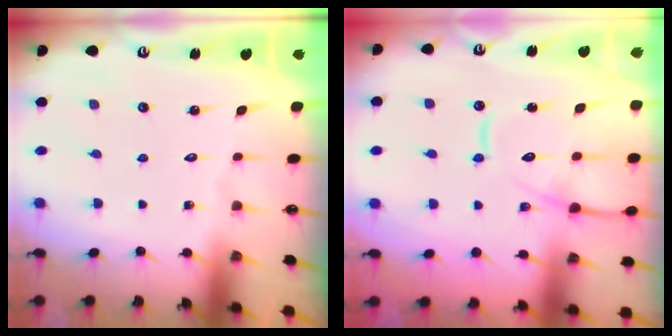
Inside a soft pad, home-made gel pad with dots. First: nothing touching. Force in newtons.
{"total": 14.5, "press": 14.4, "slide": 1.2}